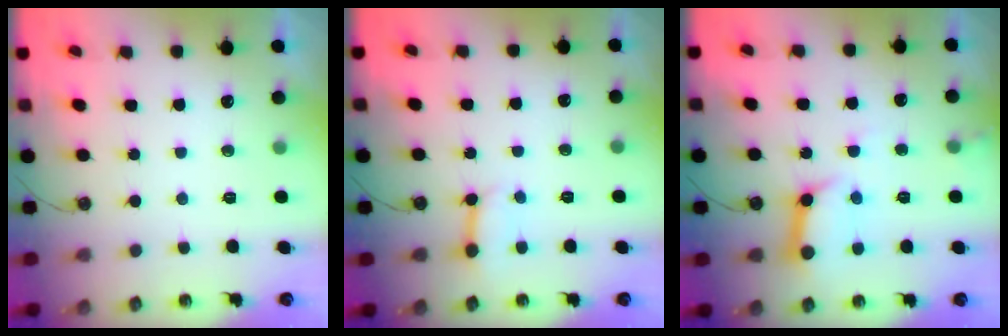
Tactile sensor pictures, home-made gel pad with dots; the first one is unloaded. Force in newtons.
{"total": 4.6, "press": 4.5, "slide": 0.6}
{"total": 11.5, "press": 11.4, "slide": 1.3}